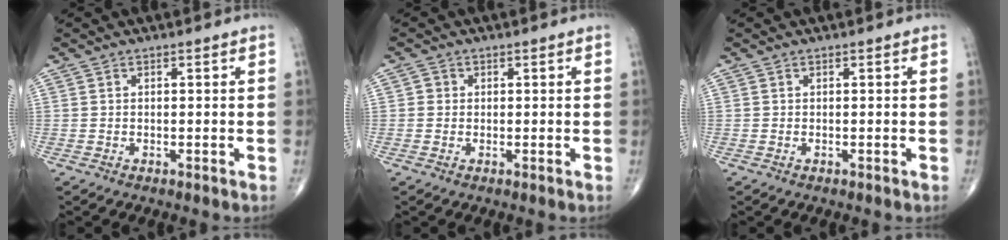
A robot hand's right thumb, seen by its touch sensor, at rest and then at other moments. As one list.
[{"total": 1.3, "force": [0.1, 1.3, 0.3], "torque": [0.002, 0.002, -0.001]}, {"total": 0.0}]